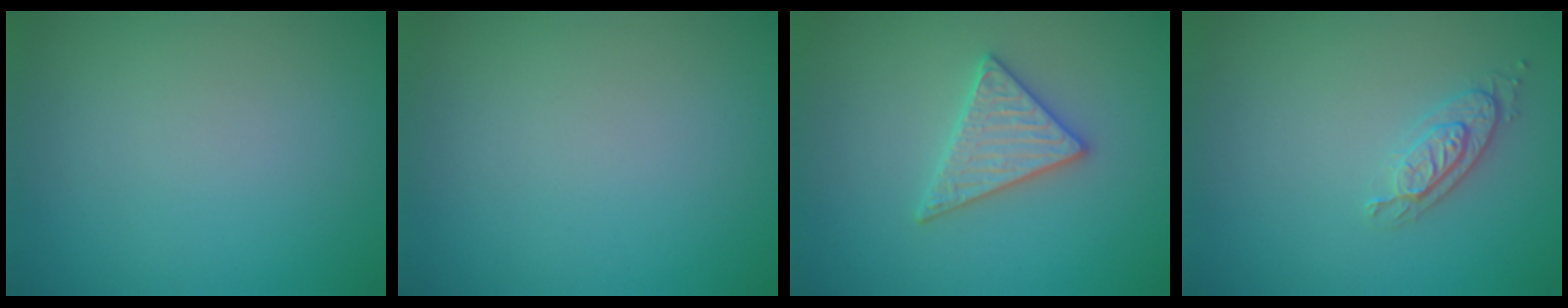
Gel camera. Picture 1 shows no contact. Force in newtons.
{"total": 0.0}
{"total": 2.9, "press": 2.9, "slide": 0.3}
{"total": 2.1, "press": 1.9, "slide": 0.8}